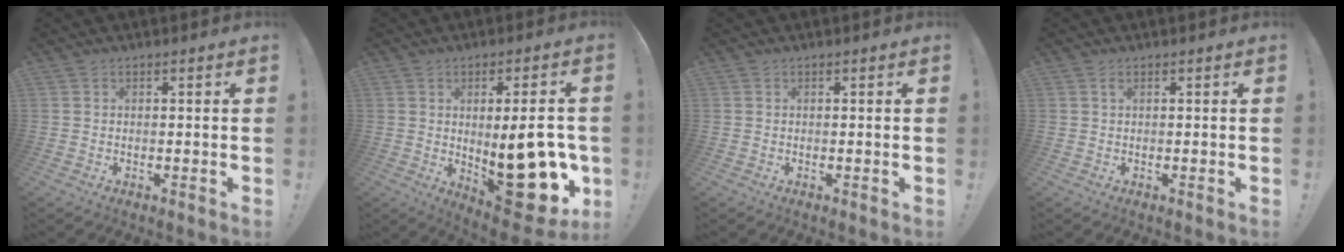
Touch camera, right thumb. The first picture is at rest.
{"total": 22.4, "force": [-3.1, 9.1, 20.3], "torque": [-0.257, 0.002, -0.030]}
{"total": 0.0}
{"total": 0.6, "force": [0.2, 0.0, 0.5], "torque": [-0.004, -0.003, 0.002]}